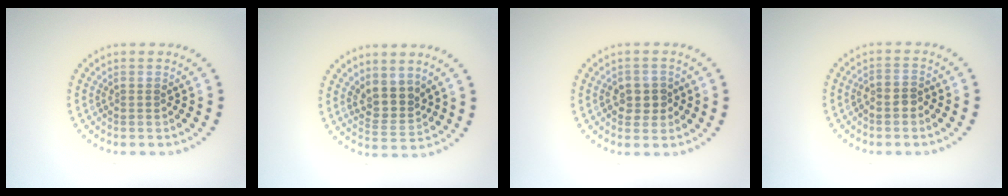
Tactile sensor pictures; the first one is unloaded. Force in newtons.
{"total": 2.9, "press": 2.4, "slide": 1.6}
{"total": 1.9, "press": 1.8, "slide": 0.2}
{"total": 1.2, "press": 1.0, "slide": 0.6}